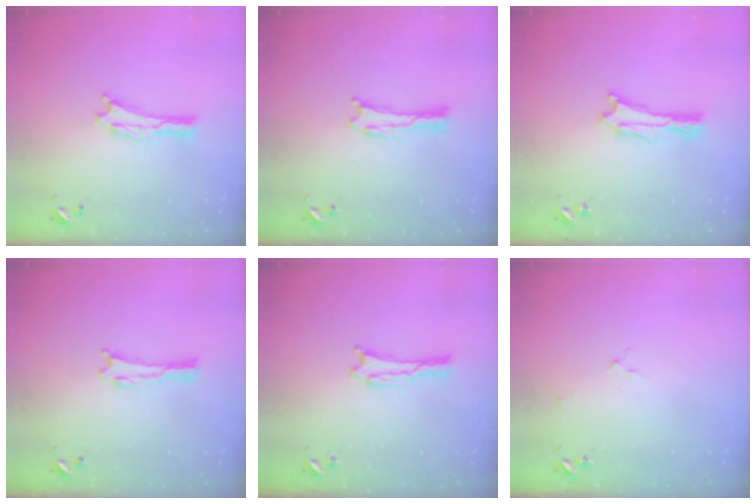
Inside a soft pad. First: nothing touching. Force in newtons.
{"total": 0.0}
{"total": 0.9, "press": 0.9, "slide": 0.2}
{"total": 0.0}
{"total": 1.7, "press": 1.7, "slide": 0.1}
{"total": 1.6, "press": 1.6, "slide": 0.2}